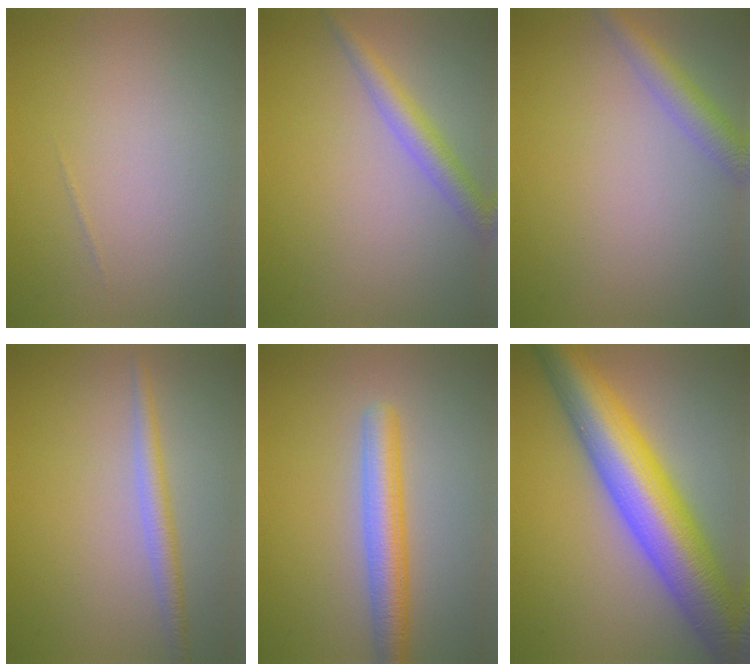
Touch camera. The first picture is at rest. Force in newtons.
{"total": 2.7, "press": 2.7, "slide": 0.2}
{"total": 2.6, "press": 2.6, "slide": 0.1}
{"total": 2.1, "press": 2.1, "slide": 0.0}
{"total": 4.1, "press": 4.1, "slide": 0.1}
{"total": 11.7, "press": 11.7, "slide": 0.5}